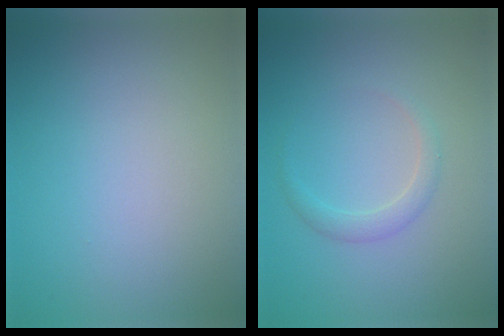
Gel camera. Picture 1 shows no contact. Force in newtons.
{"total": 1.5, "press": 1.5, "slide": 0.1}